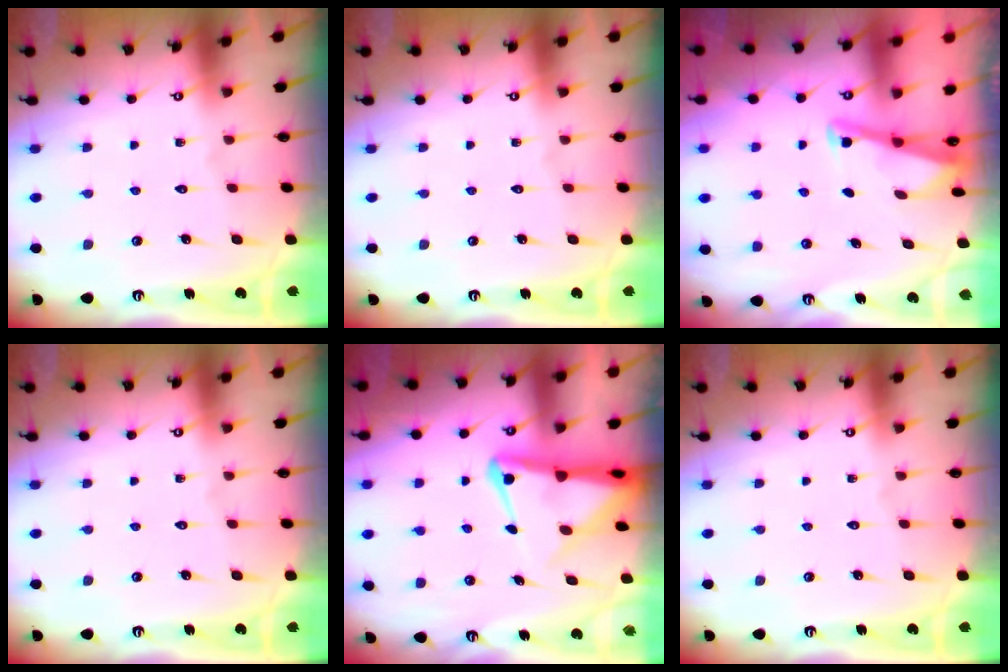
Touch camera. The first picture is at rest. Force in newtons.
{"total": 0.0}
{"total": 3.0, "press": 3.0, "slide": 0.3}
{"total": 0.0}
{"total": 6.6, "press": 6.6, "slide": 0.7}
{"total": 0.0}